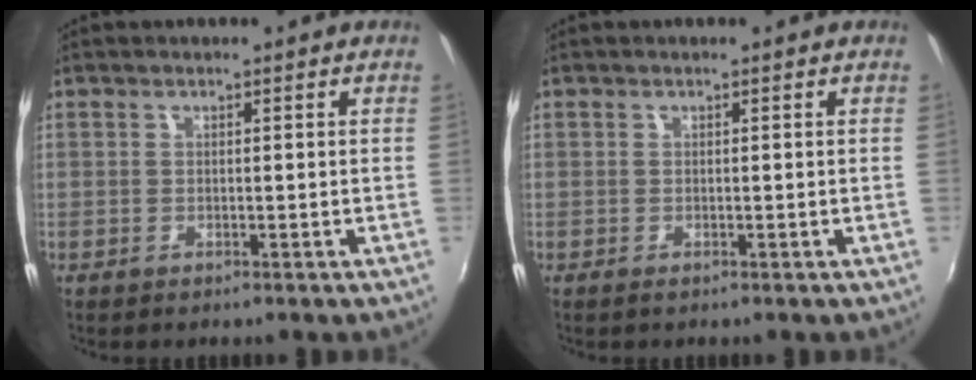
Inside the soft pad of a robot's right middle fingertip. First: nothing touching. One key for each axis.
{"total": 0.0}